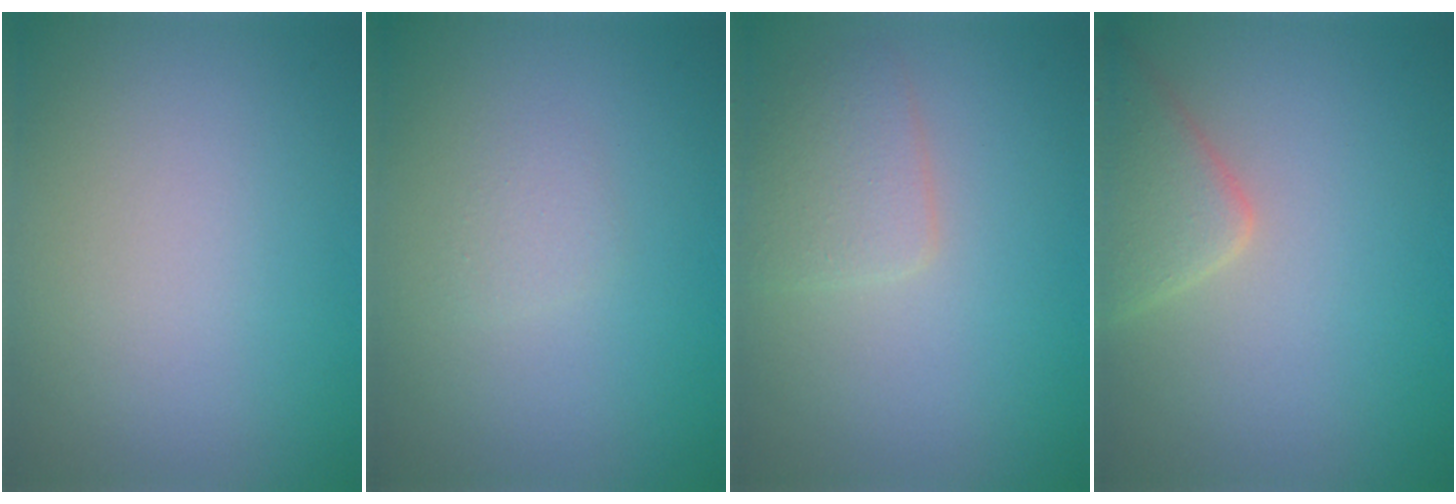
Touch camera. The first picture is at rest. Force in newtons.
{"total": 0.9, "press": 0.9, "slide": 0.0}
{"total": 2.5, "press": 2.5, "slide": 0.1}
{"total": 3.7, "press": 3.7, "slide": 0.2}